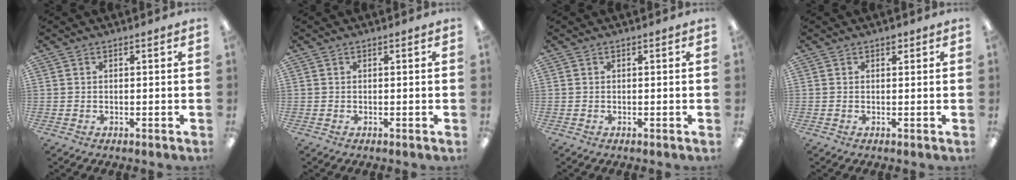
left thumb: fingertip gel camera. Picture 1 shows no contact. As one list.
[{"total": 0.0}, {"total": 0.0}, {"total": 1.2, "force": [0.8, 0.7, 0.6], "torque": [-0.006, -0.001, 0.012]}]